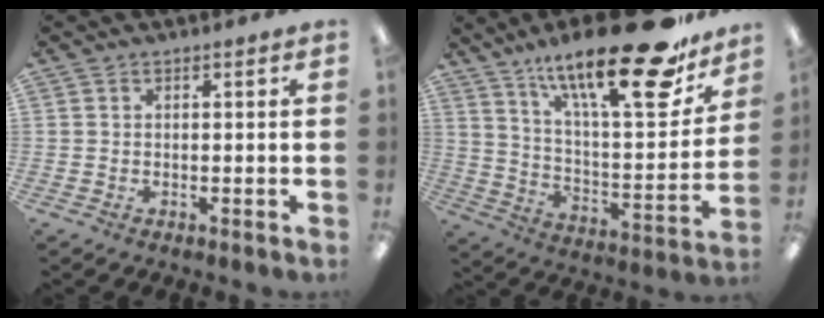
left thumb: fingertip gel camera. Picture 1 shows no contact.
{"total": 26.1, "force": [17.7, 6.8, 17.9], "torque": [-0.265, -0.117, 0.284]}